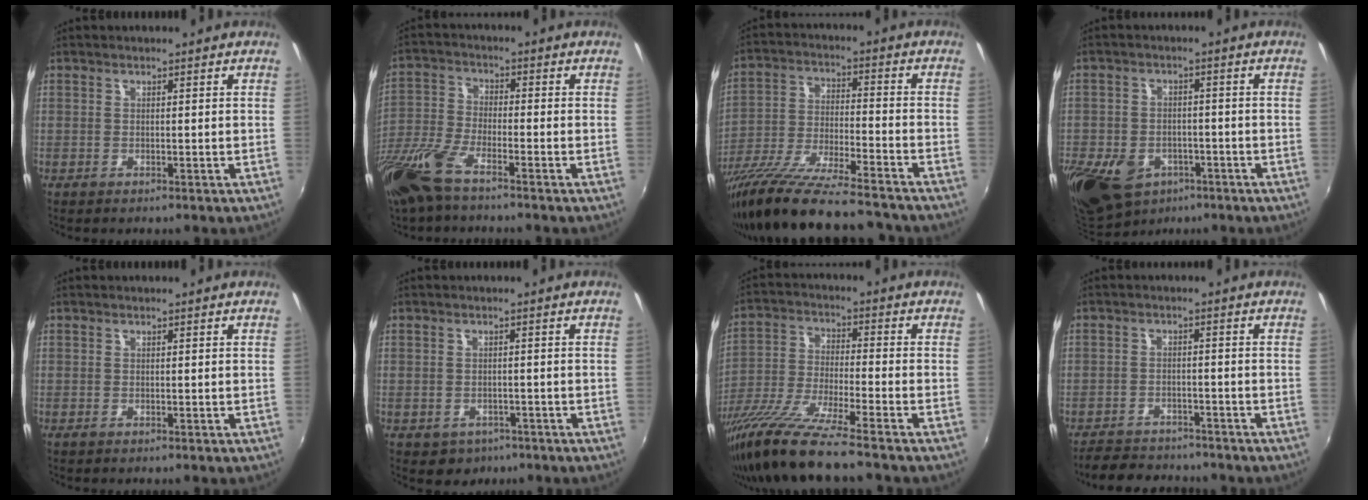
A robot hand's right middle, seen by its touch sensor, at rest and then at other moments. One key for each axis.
{"total": 13.0, "fx": -9.3, "fy": 3.5, "fz": 8.4, "tx": -0.195, "ty": -0.027, "tz": -0.193}
{"total": 20.0, "fx": -16.8, "fy": 2.4, "fz": 10.5, "tx": -0.202, "ty": -0.054, "tz": -0.281}
{"total": 19.8, "fx": -9.7, "fy": 13.9, "fz": 10.3, "tx": -0.278, "ty": -0.028, "tz": -0.149}
{"total": 0.0}
{"total": 4.2, "fx": -2.1, "fy": 3.4, "fz": 1.3, "tx": -0.033, "ty": -0.007, "tz": -0.023}
{"total": 15.9, "fx": -12.6, "fy": -0.2, "fz": 9.7, "tx": -0.199, "ty": -0.047, "tz": -0.236}
{"total": 7.9, "fx": -7.0, "fy": 3.2, "fz": 1.8, "tx": -0.060, "ty": 0.009, "tz": -0.108}